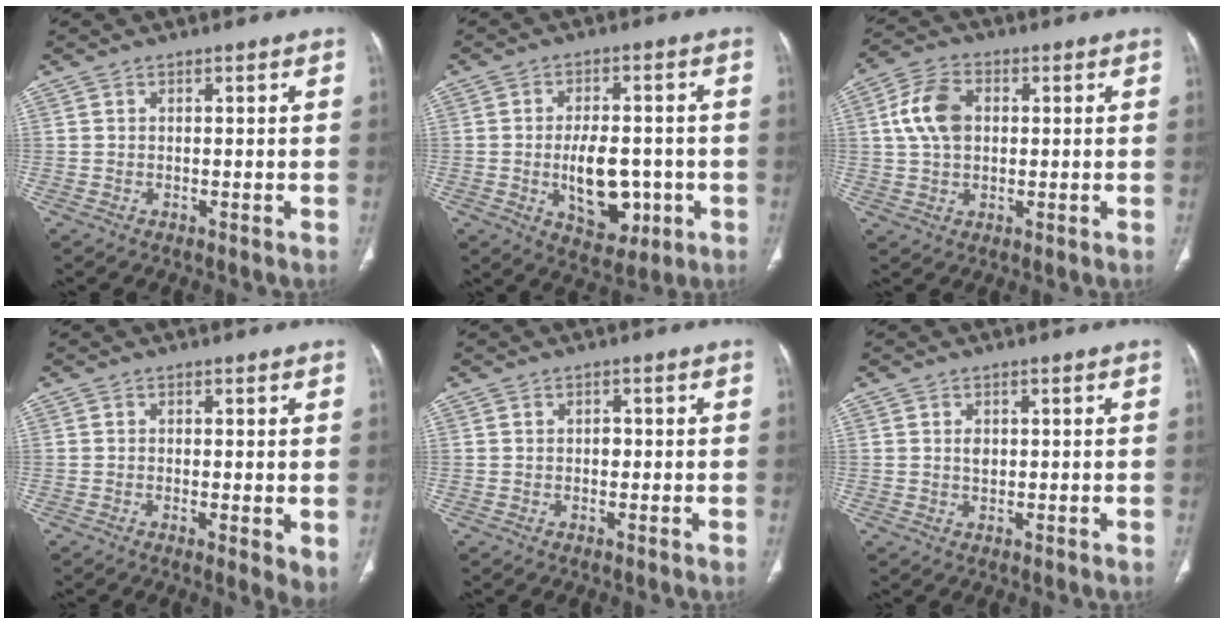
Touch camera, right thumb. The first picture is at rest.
{"total": 11.2, "force": [-2.3, 6.4, 8.9], "torque": [-0.112, 0.008, -0.020]}
{"total": 8.7, "force": [1.3, 5.9, 6.3], "torque": [-0.118, 0.012, 0.022]}
{"total": 4.3, "force": [-0.4, 1.3, 4.1], "torque": [-0.063, -0.014, -0.010]}
{"total": 1.2, "force": [-0.1, 0.9, 0.7], "torque": [-0.006, 0.003, -0.004]}
{"total": 1.7, "force": [0.4, 1.2, 1.2], "torque": [-0.016, -0.002, 0.008]}